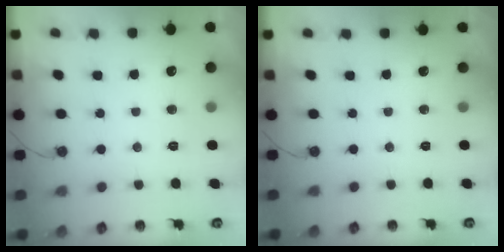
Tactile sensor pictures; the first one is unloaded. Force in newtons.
{"total": 0.0}